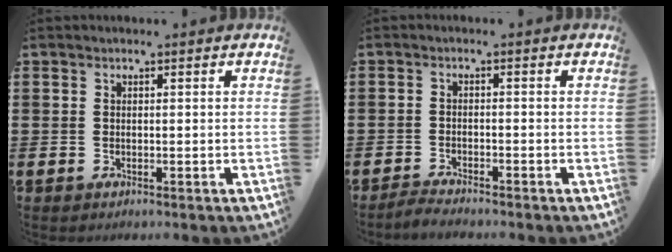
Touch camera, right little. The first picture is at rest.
{"total": 1.7, "force": [-1.6, 0.0, 0.3], "torque": [-0.009, 0.003, -0.033]}